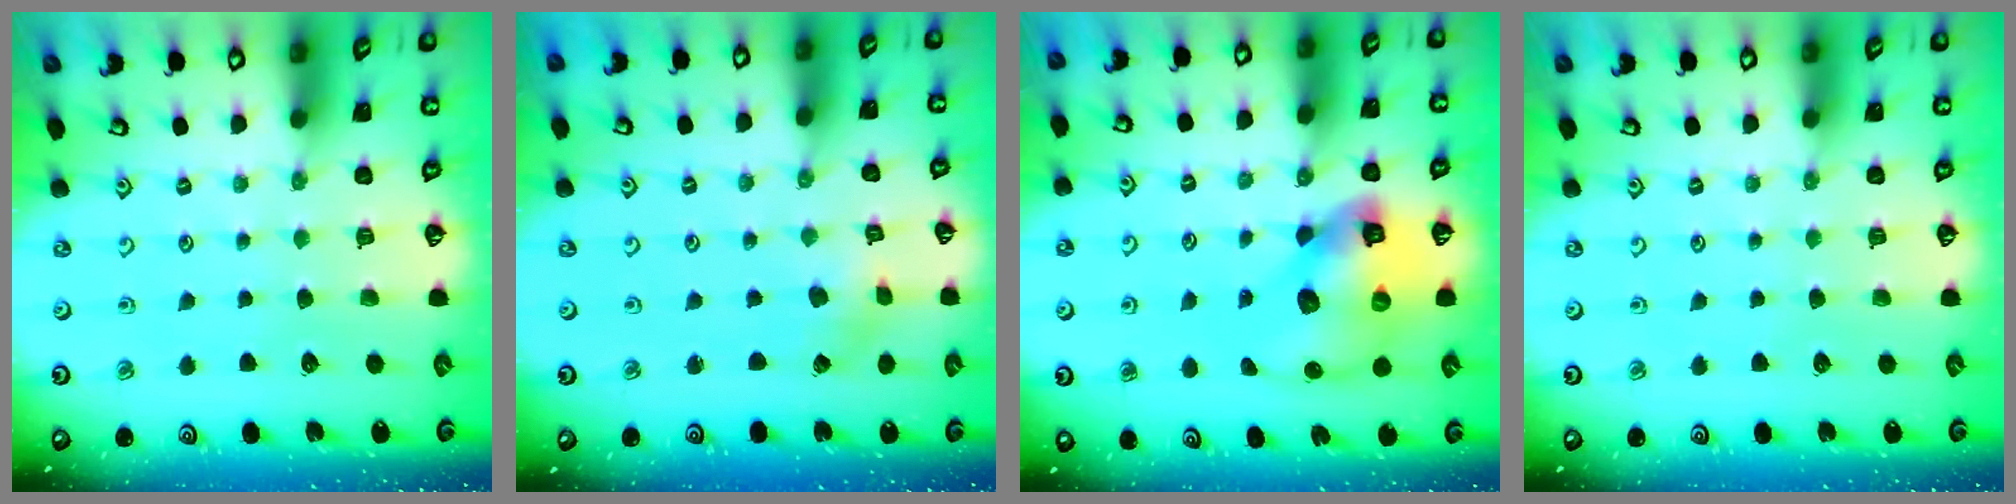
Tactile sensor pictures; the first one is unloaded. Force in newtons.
{"total": 1.4, "press": 1.4, "slide": 0.2}
{"total": 14.9, "press": 14.7, "slide": 1.9}
{"total": 0.0}